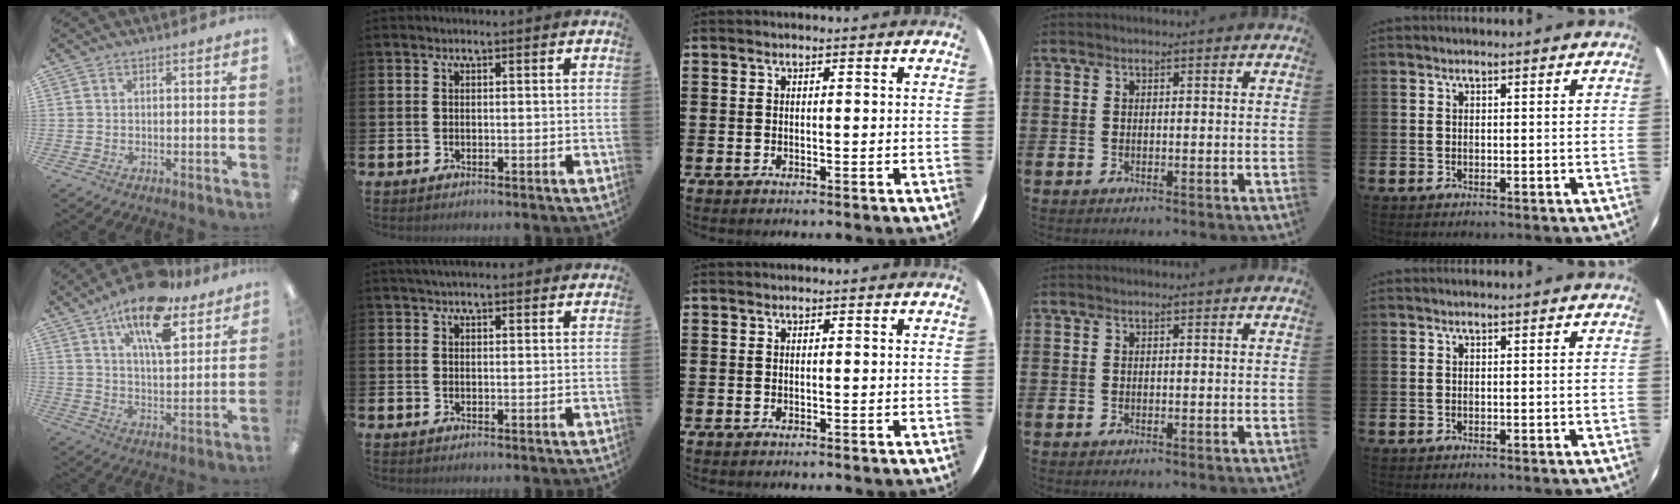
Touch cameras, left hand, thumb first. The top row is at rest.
{"thumb": {"total": 16.6, "force": [11.3, 6.1, 10.4], "torque": [-0.173, -0.051, 0.189]}, "index": {"total": 2.7, "force": [2.6, 0.4, 0.6], "torque": [-0.017, -0.003, 0.047]}}